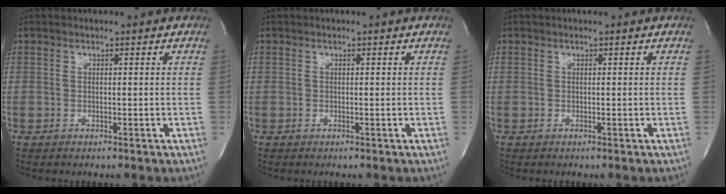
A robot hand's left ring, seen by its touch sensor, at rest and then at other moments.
{"total": 0.0}
{"total": 0.0}